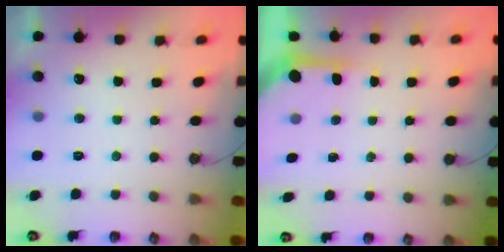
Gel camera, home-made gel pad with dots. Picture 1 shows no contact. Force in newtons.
{"total": 3.8, "press": 3.8, "slide": 0.3}